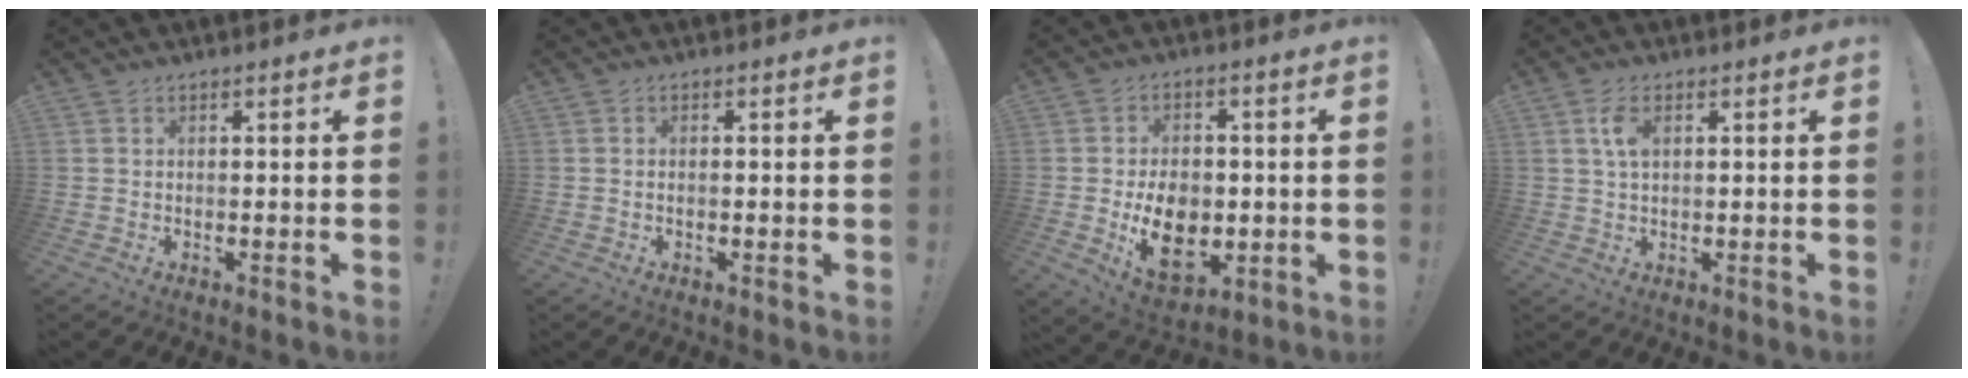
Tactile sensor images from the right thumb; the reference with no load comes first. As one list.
[{"total": 0.7, "force": [-0.5, 0.1, 0.5], "torque": [-0.015, 0.002, -0.007]}, {"total": 13.4, "force": [-2.7, 9.7, 8.8], "torque": [-0.137, 0.001, -0.042]}, {"total": 4.4, "force": [1.3, 2.3, 3.6], "torque": [-0.063, 0.001, 0.022]}]